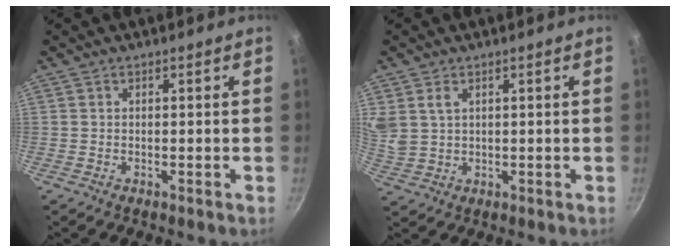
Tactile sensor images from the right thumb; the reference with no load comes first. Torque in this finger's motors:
{"motor_torque": [0.44, 1.36, 0.73, 0.49, 0.07]}